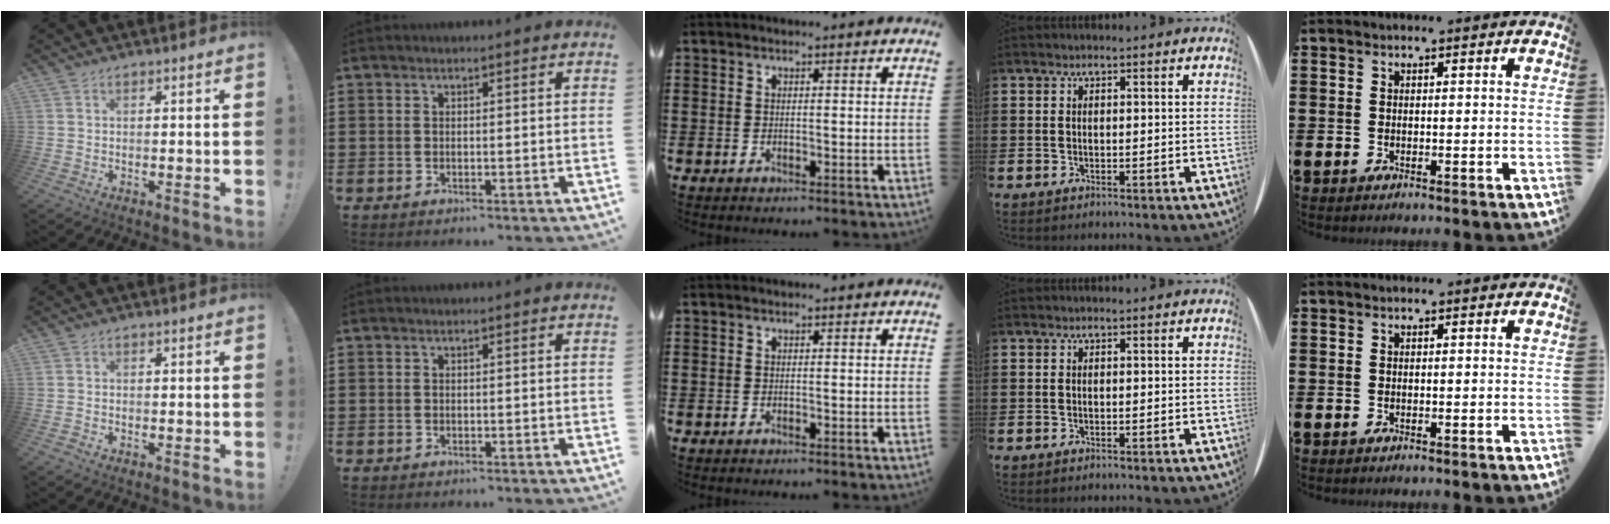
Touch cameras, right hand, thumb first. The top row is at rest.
{"thumb": {"total": 0.7, "force": [-0.6, 0.2, 0.3], "torque": [-0.014, 0.004, -0.009]}}